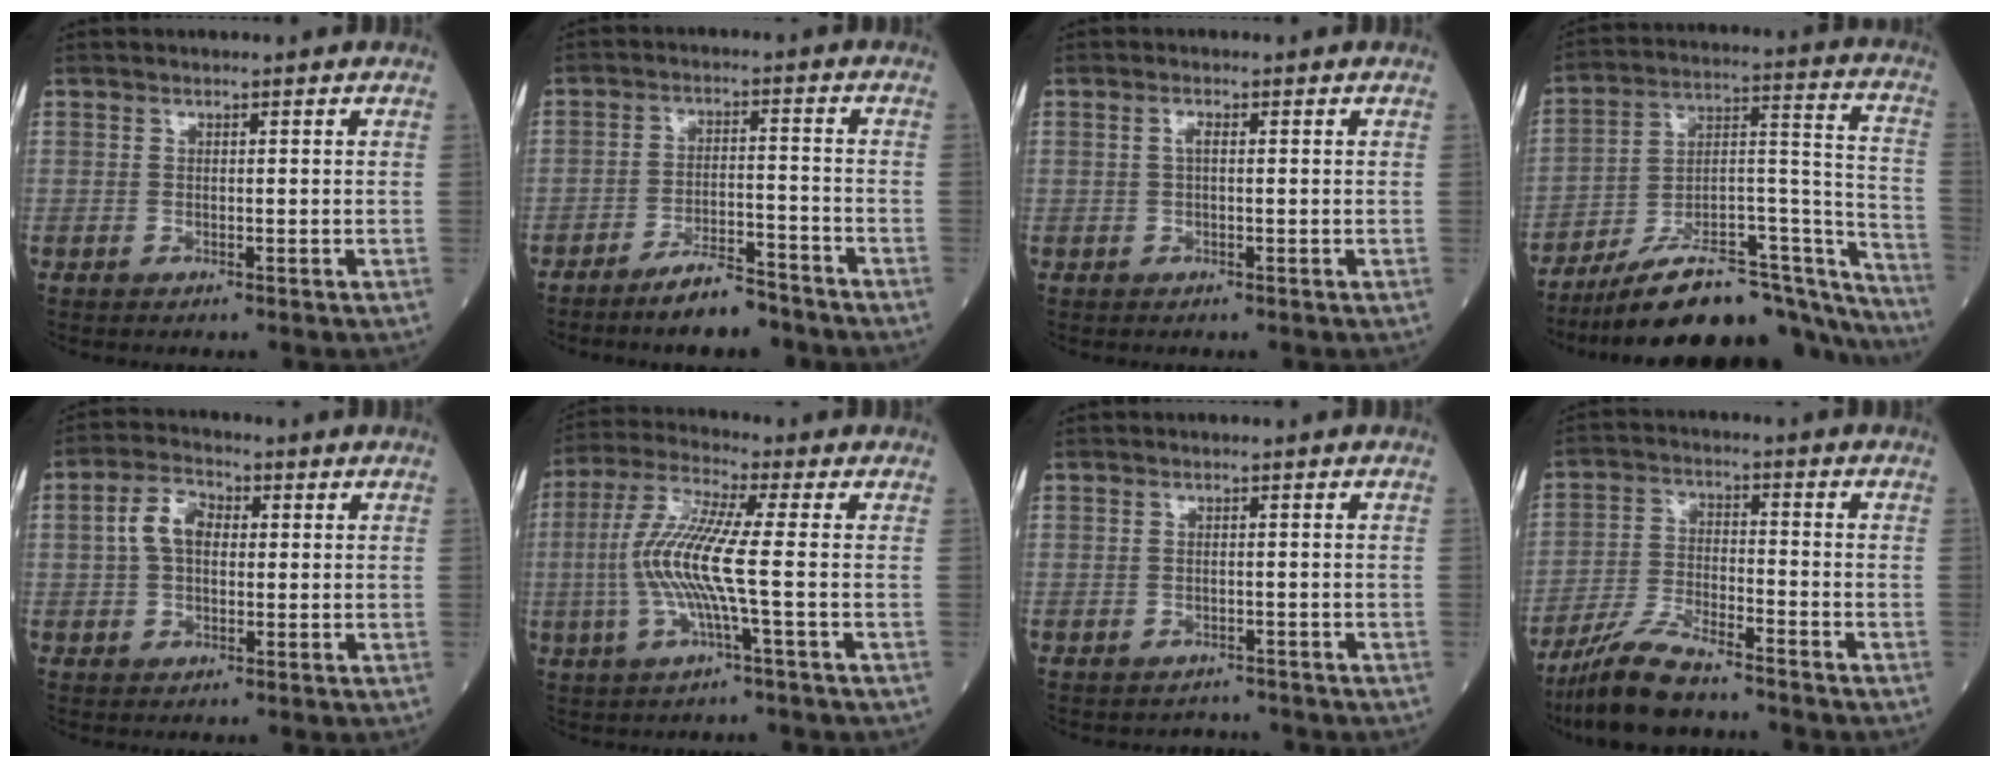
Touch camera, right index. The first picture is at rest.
{"total": 6.5, "force": [-5.6, 1.3, 3.1], "torque": [-0.056, -0.004, -0.099]}
{"total": 1.2, "force": [0.2, 0.4, 1.2], "torque": [-0.025, 0.003, 0.002]}
{"total": 27.1, "force": [-23.1, 6.1, 12.8], "torque": [-0.126, 0.041, -0.344]}
{"total": 5.7, "force": [0.8, 3.4, 4.4], "torque": [-0.097, 0.018, 0.013]}
{"total": 10.1, "force": [-1.1, 0.1, 10.0], "torque": [-0.215, 0.008, -0.033]}
{"total": 1.7, "force": [-1.5, 0.5, -0.4], "torque": [0.003, 0.000, -0.019]}
{"total": 9.2, "force": [-7.9, 1.3, 4.6], "torque": [-0.094, -0.021, -0.148]}